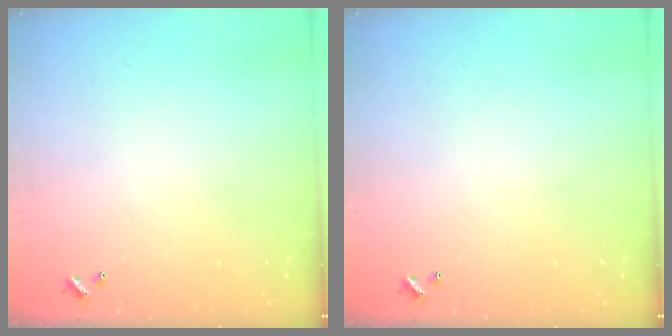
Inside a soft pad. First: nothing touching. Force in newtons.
{"total": 0.0}